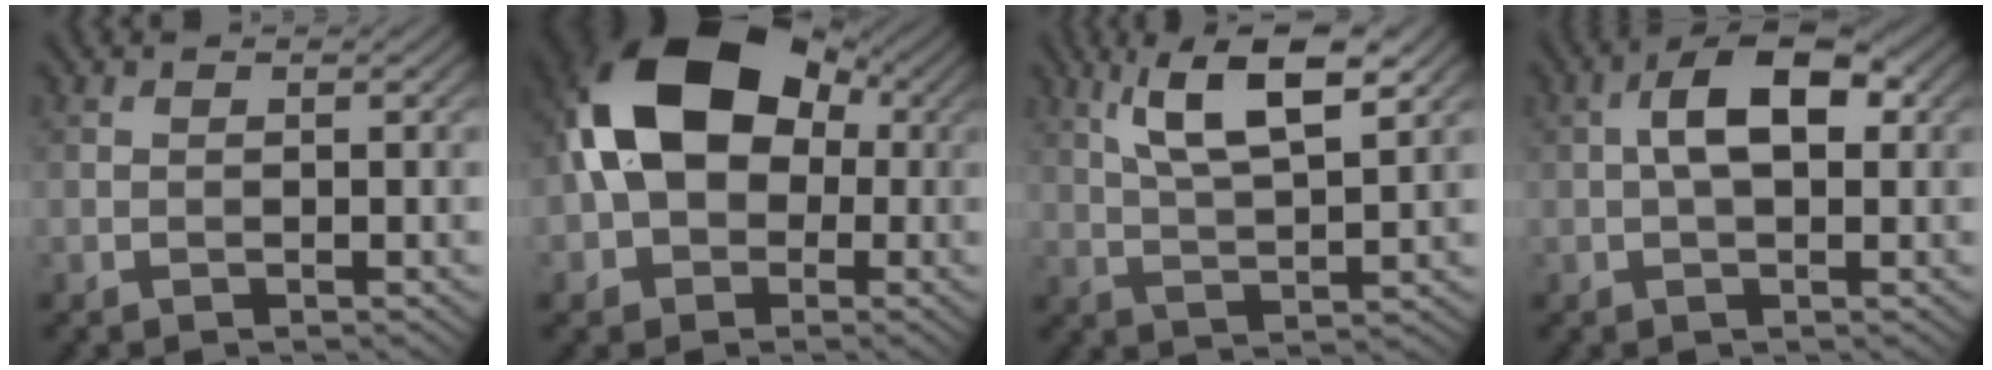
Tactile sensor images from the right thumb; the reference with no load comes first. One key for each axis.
{"total": 16.2, "fx": 1.4, "fy": 11.5, "fz": 11.4, "tx": -0.201, "ty": 0.000, "tz": 0.016}
{"total": 9.9, "fx": 5.0, "fy": 2.8, "fz": 8.0, "tx": -0.155, "ty": 0.008, "tz": 0.094}
{"total": 6.7, "fx": 0.9, "fy": 3.4, "fz": 5.7, "tx": -0.097, "ty": 0.013, "tz": 0.009}